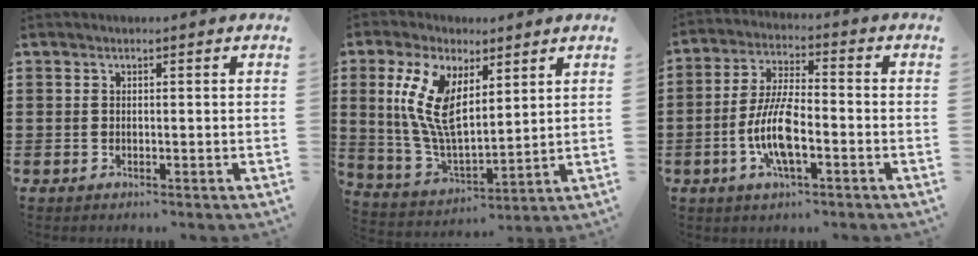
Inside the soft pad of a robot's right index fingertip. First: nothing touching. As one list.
[{"total": 10.5, "force": [4.3, 4.8, 8.4], "torque": [-0.184, -0.004, 0.081]}, {"total": 9.4, "force": [-2.5, 3.0, 8.5], "torque": [-0.195, -0.015, -0.052]}]